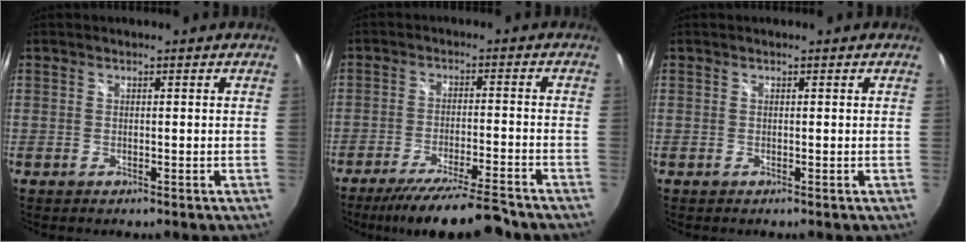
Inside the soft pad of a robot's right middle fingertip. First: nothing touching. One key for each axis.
{"total": 13.4, "fx": -11.8, "fy": 0.3, "fz": 6.5, "tx": -0.125, "ty": -0.015, "tz": -0.183}
{"total": 0.0}